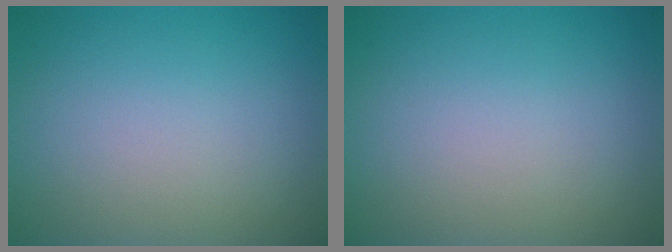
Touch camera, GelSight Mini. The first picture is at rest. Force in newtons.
{"total": 0.0}